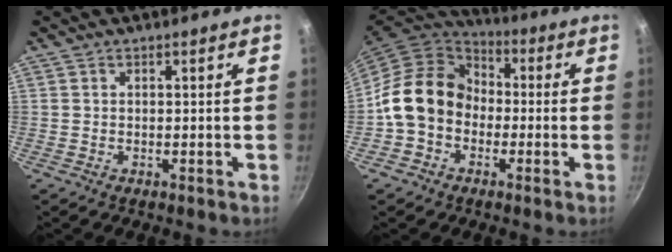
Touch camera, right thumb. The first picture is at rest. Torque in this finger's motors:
{"motor_torque": [1.49, 2.70, 0.76, -0.85, 0.20]}